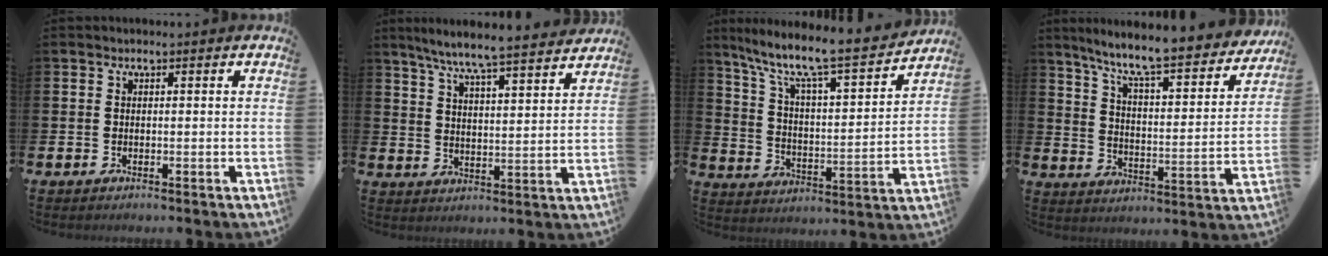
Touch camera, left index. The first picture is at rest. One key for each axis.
{"total": 7.4, "fx": 7.0, "fy": -0.3, "fz": 2.5, "tx": -0.067, "ty": -0.047, "tz": 0.119}
{"total": 9.2, "fx": 8.2, "fy": 0.9, "fz": 4.2, "tx": -0.111, "ty": -0.062, "tz": 0.131}
{"total": 9.7, "fx": 8.6, "fy": 1.3, "fz": 4.3, "tx": -0.107, "ty": -0.065, "tz": 0.140}